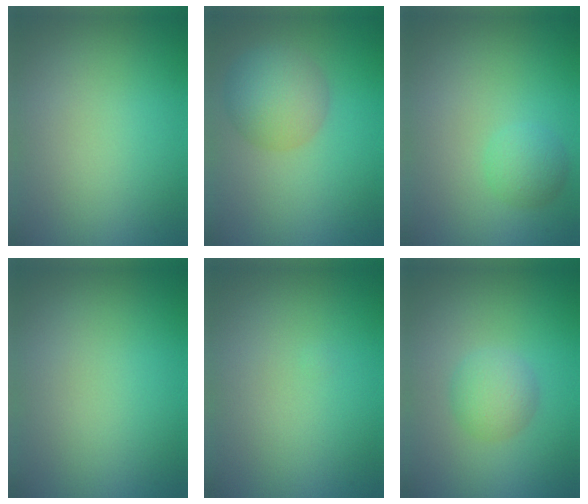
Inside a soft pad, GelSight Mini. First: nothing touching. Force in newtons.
{"total": 4.7, "press": 4.7, "slide": 0.2}
{"total": 1.8, "press": 1.8, "slide": 0.1}
{"total": 0.0}
{"total": 0.0}
{"total": 2.7, "press": 2.7, "slide": 0.0}